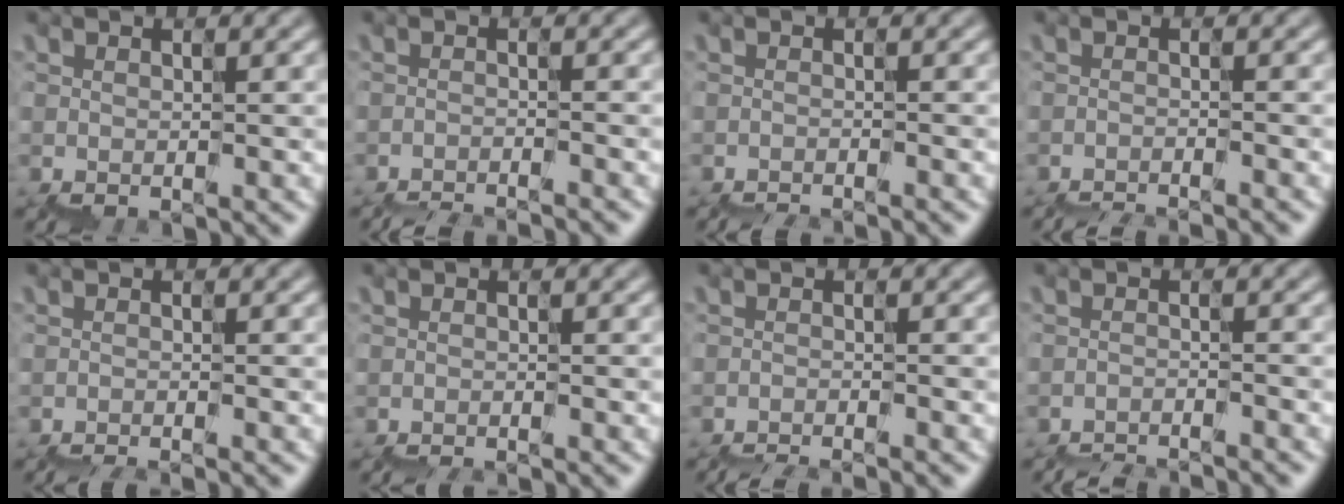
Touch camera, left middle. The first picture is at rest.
{"total": 3.0, "force": [-3.0, -0.4, -0.4], "torque": [-0.004, -0.014, -0.049]}
{"total": 1.5, "force": [-1.4, -0.4, -0.4], "torque": [0.002, -0.016, -0.027]}
{"total": 2.5, "force": [-2.4, -0.4, -0.4], "torque": [-0.002, -0.015, -0.043]}
{"total": 1.2, "force": [-1.2, -0.3, -0.2], "torque": [-0.001, -0.015, -0.024]}
{"total": 0.9, "force": [-0.9, -0.2, -0.1], "torque": [0.000, -0.015, -0.016]}
{"total": 2.1, "force": [-2.1, -0.4, -0.3], "torque": [-0.002, -0.015, -0.039]}
{"total": 3.6, "force": [-3.5, -0.5, -0.7], "torque": [-0.003, -0.012, -0.056]}